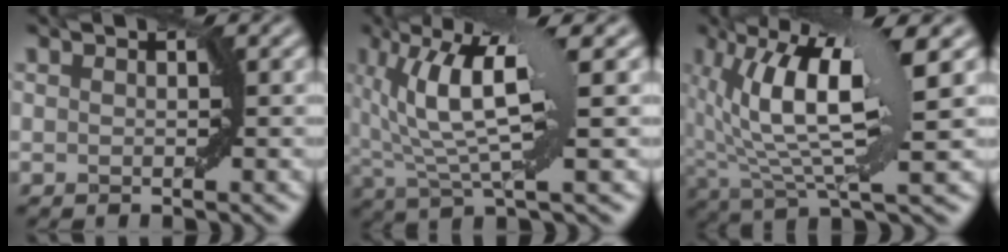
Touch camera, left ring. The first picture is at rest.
{"total": 7.6, "force": [2.4, 1.8, 7.0], "torque": [-0.139, 0.006, 0.046]}
{"total": 9.8, "force": [2.9, 2.7, 9.0], "torque": [-0.173, 0.006, 0.054]}